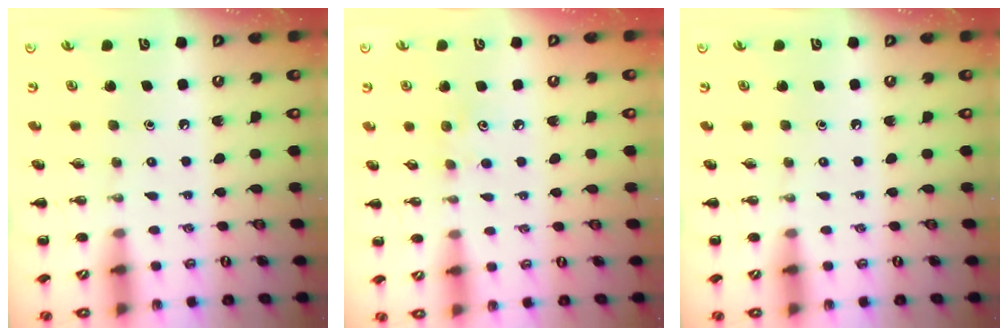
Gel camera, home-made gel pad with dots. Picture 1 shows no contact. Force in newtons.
{"total": 3.9, "press": 3.8, "slide": 0.8}
{"total": 0.0}